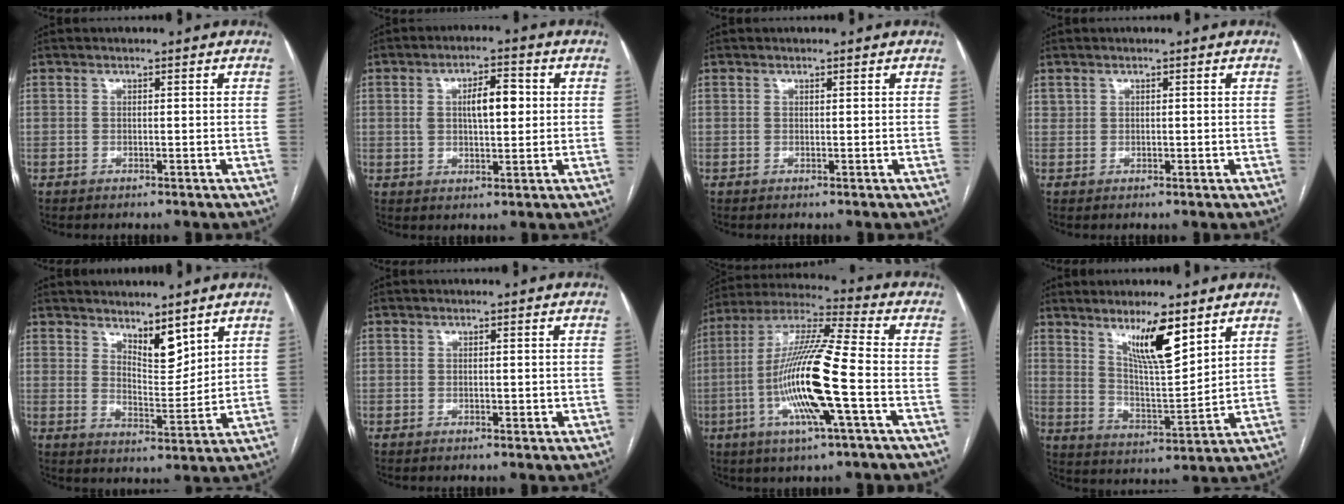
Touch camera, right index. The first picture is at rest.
{"total": 6.4, "force": [1.2, 2.5, 5.8], "torque": [-0.099, 0.016, 0.024]}
{"total": 0.0}
{"total": 0.8, "force": [0.5, 0.6, 0.2], "torque": [-0.004, 0.003, 0.014]}
{"total": 5.8, "force": [4.3, 2.0, 3.3], "torque": [-0.057, -0.013, 0.082]}
{"total": 0.9, "force": [-0.1, 0.6, 0.7], "torque": [-0.010, 0.000, 0.002]}
{"total": 16.4, "force": [-4.0, 0.6, 15.9], "torque": [-0.319, -0.006, -0.081]}
{"total": 10.1, "force": [6.3, 1.5, 7.7], "torque": [-0.138, -0.009, 0.116]}